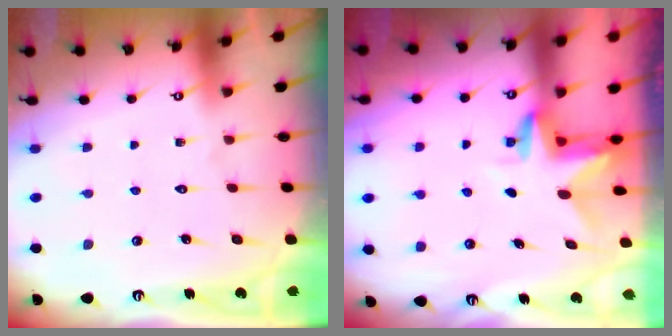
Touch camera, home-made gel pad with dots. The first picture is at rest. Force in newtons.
{"total": 2.9, "press": 2.9, "slide": 0.2}